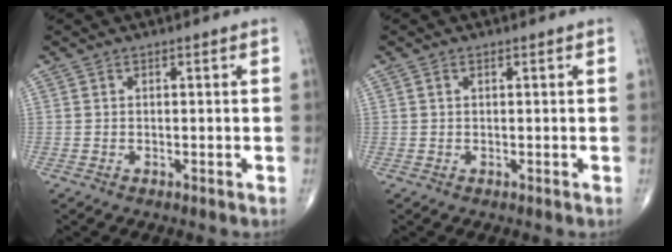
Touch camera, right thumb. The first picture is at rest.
{"total": 0.6, "force": [0.2, 0.3, 0.5], "torque": [-0.012, 0.004, 0.004]}